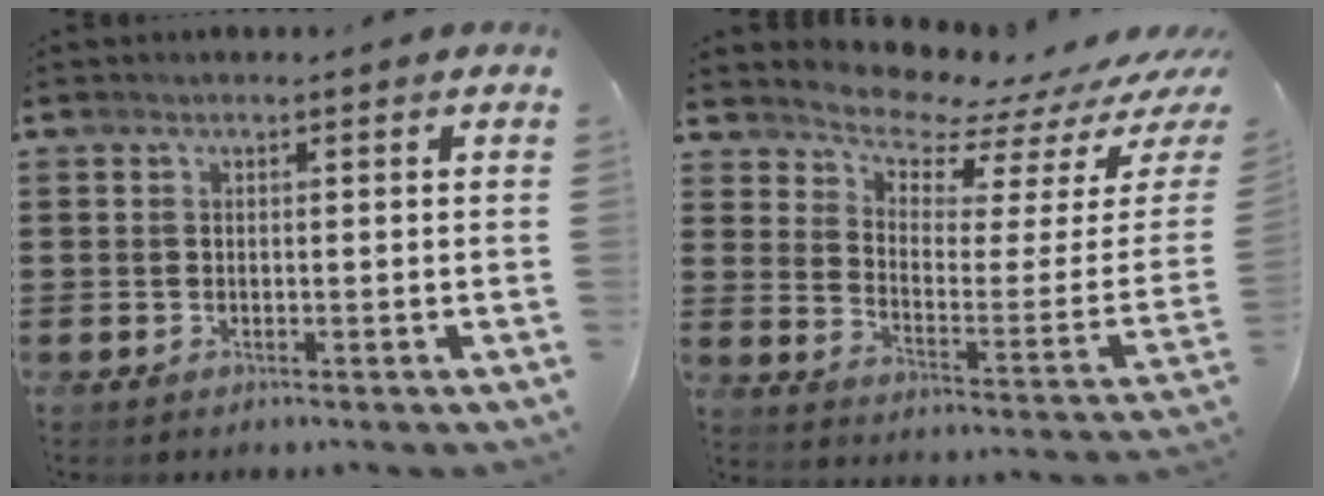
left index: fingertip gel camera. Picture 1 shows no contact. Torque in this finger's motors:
{"motor_torque": [2.14, 0.00, 0.27, 0.06]}